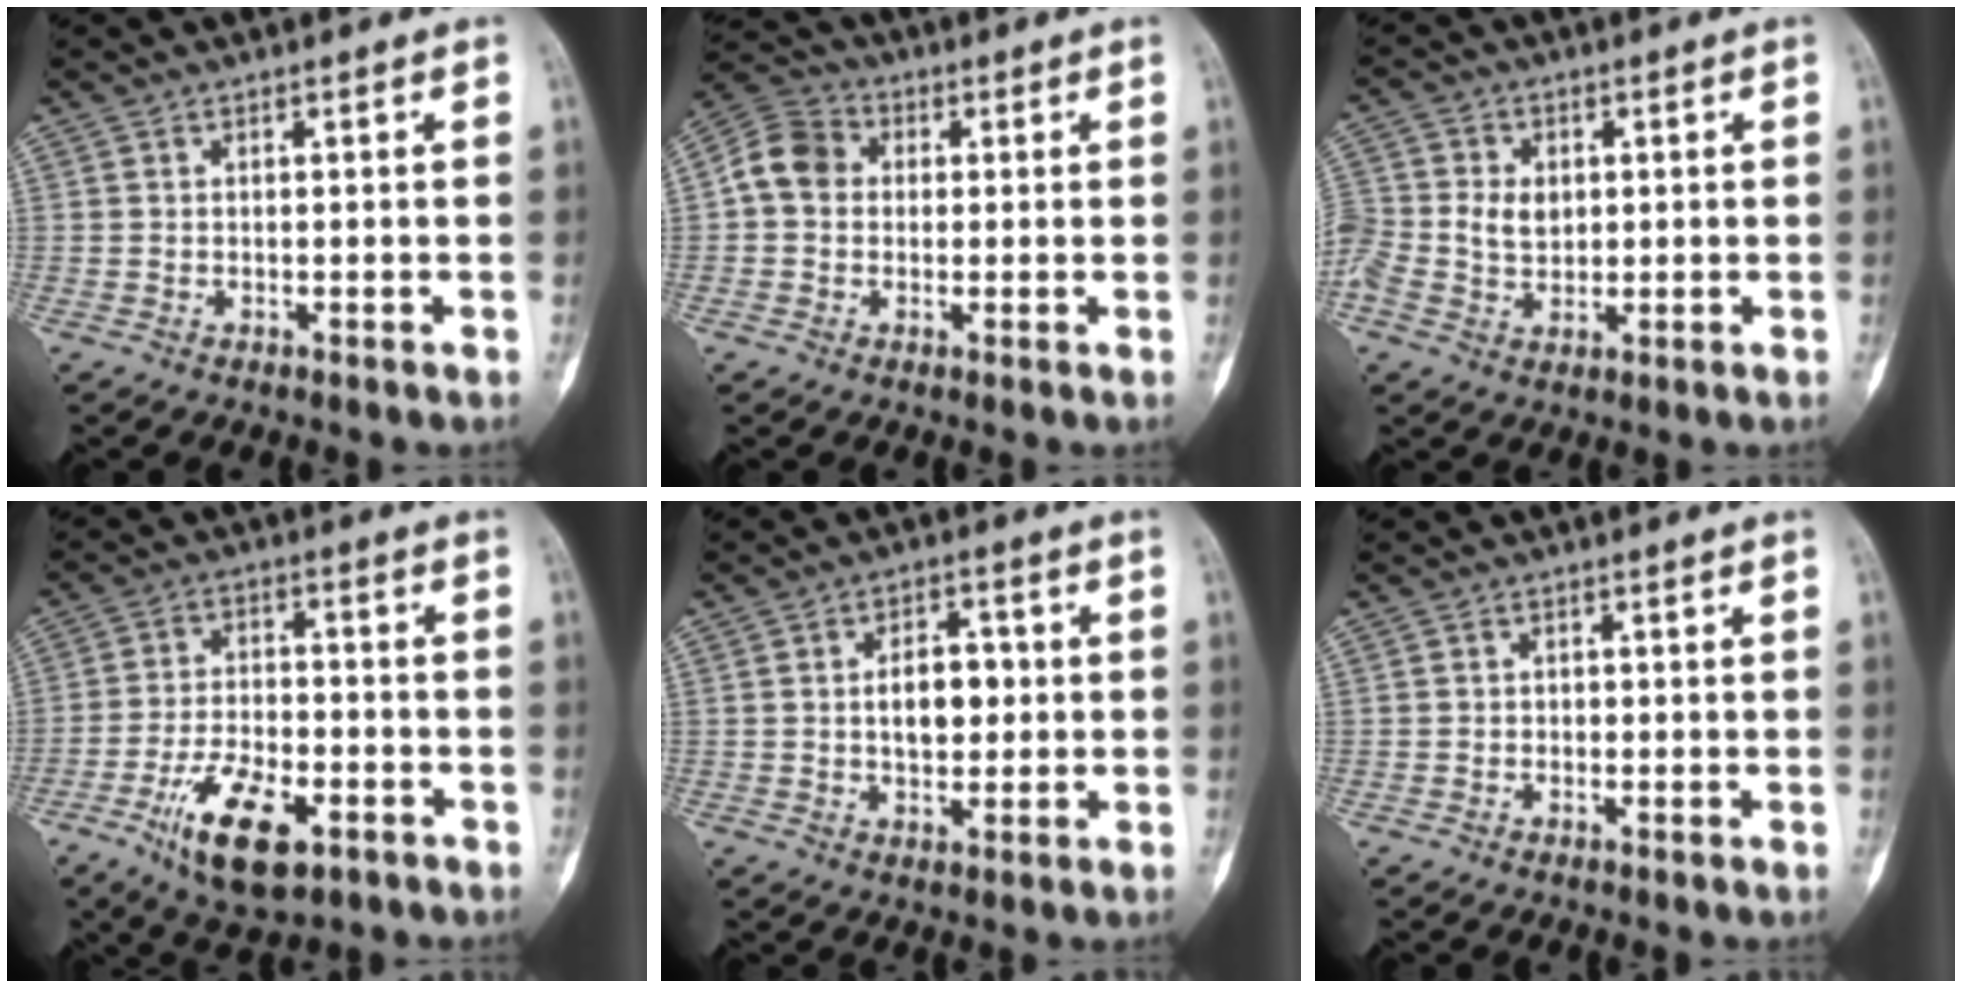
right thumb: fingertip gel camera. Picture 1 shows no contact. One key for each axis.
{"total": 7.8, "fx": 0.6, "fy": 6.5, "fz": 4.1, "tx": -0.066, "ty": 0.023, "tz": -0.002}
{"total": 10.2, "fx": 0.2, "fy": 8.2, "fz": 6.0, "tx": -0.135, "ty": 0.013, "tz": 0.007}
{"total": 13.0, "fx": -6.4, "fy": 5.9, "fz": 9.6, "tx": -0.160, "ty": 0.021, "tz": -0.106}
{"total": 7.1, "fx": 0.2, "fy": 4.4, "fz": 5.6, "tx": -0.063, "ty": 0.011, "tz": 0.002}
{"total": 1.3, "fx": -0.6, "fy": 1.1, "fz": 0.3, "tx": 0.009, "ty": 0.005, "tz": -0.016}